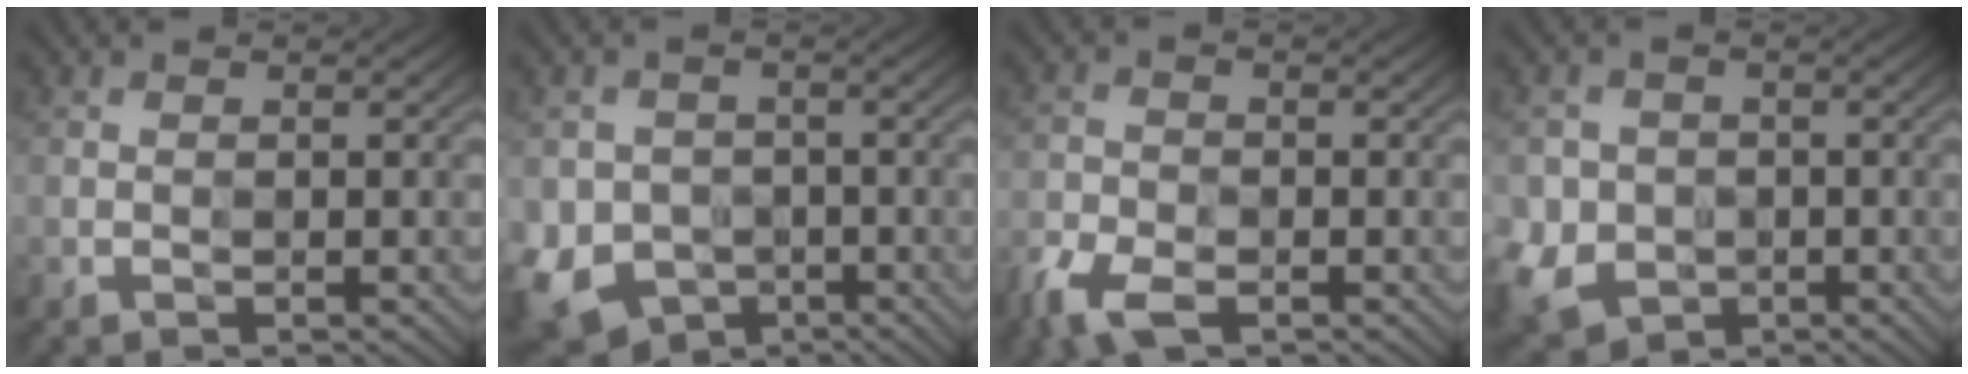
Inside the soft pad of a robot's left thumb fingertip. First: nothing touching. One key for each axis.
{"total": 7.2, "fx": -2.8, "fy": 6.2, "fz": 2.3, "tx": -0.066, "ty": -0.019, "tz": -0.054}
{"total": 5.5, "fx": -3.6, "fy": 2.8, "fz": 3.1, "tx": -0.077, "ty": -0.013, "tz": -0.073}
{"total": 5.8, "fx": -1.4, "fy": 5.5, "fz": 1.4, "tx": -0.058, "ty": -0.017, "tz": -0.038}